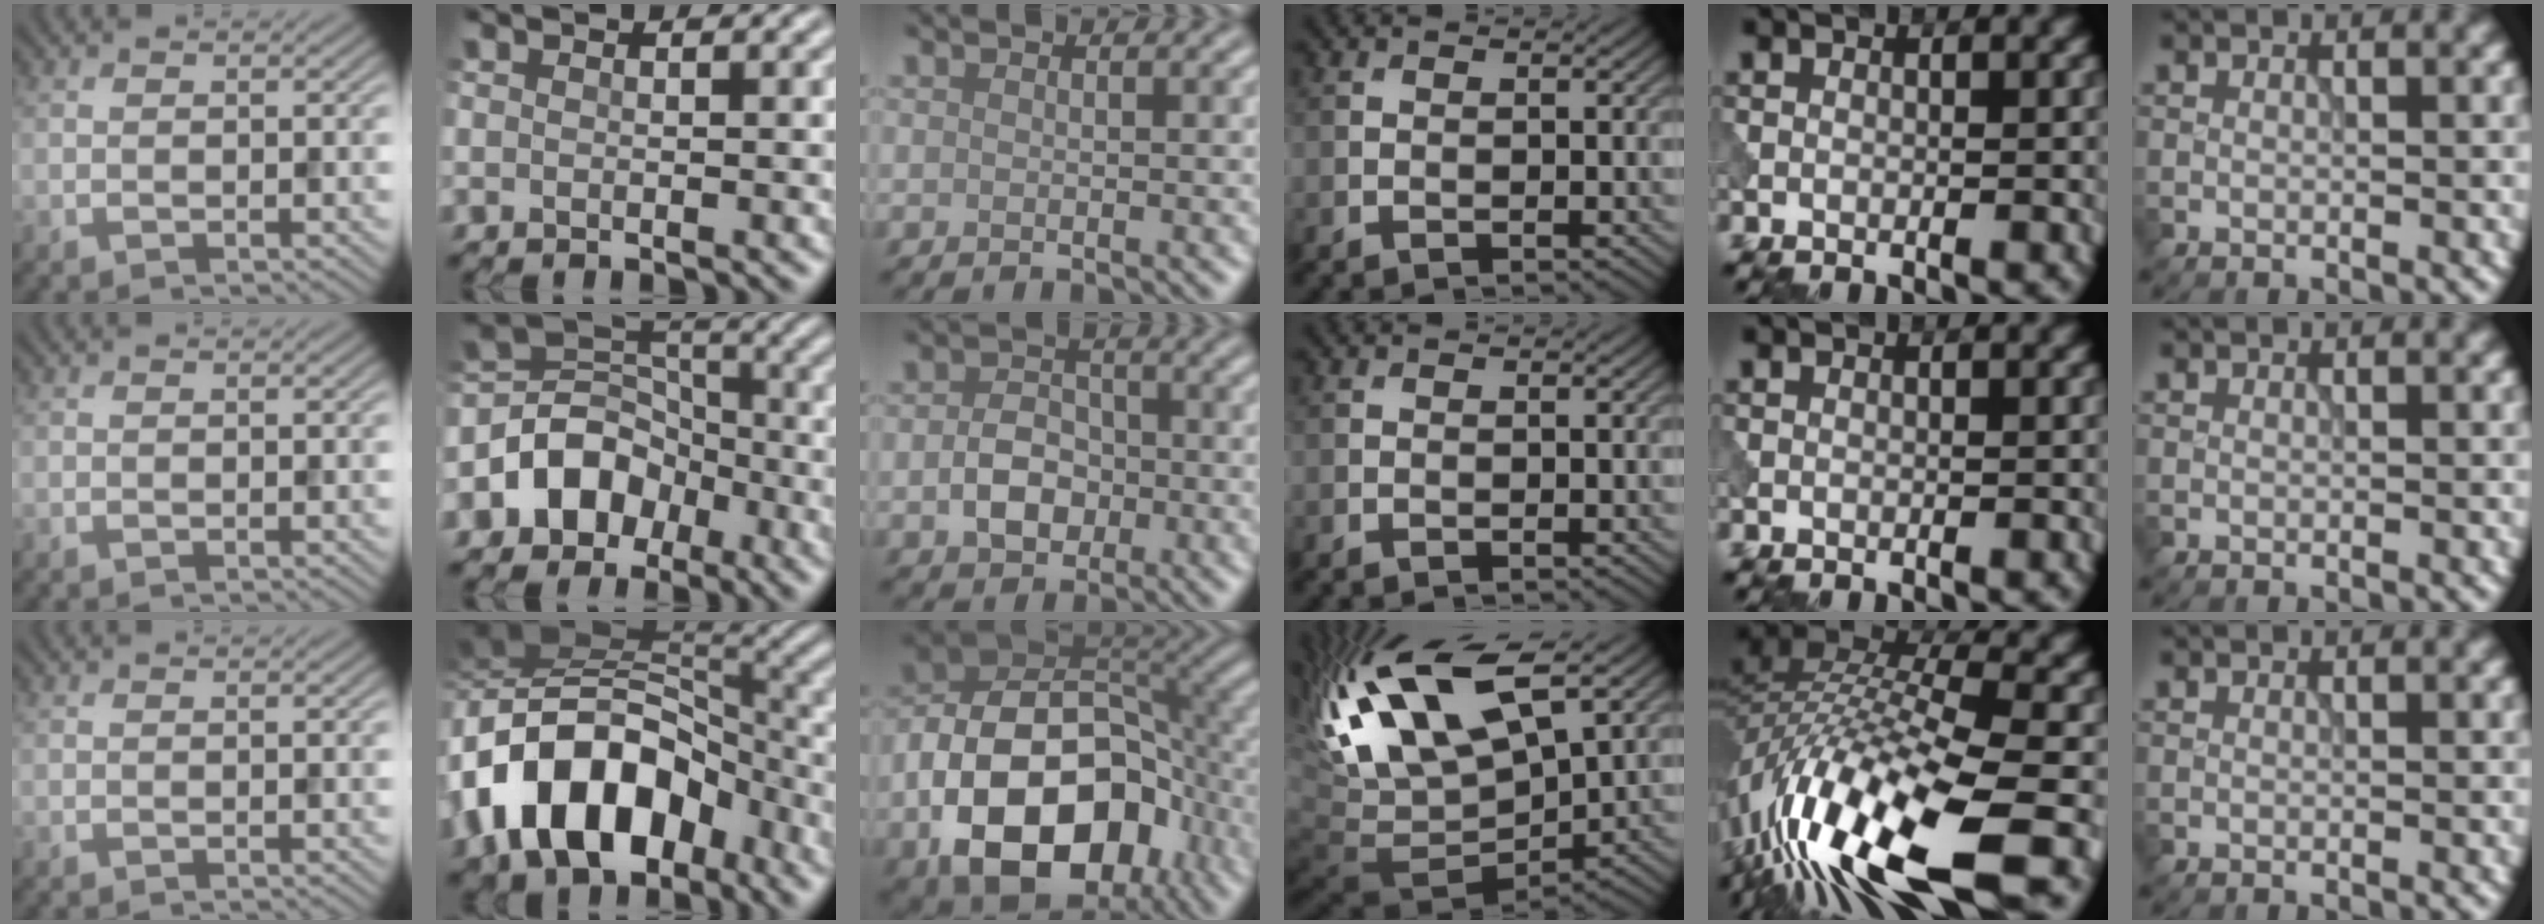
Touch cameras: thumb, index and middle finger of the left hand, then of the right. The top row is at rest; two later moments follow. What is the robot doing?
{"motion": "extract", "object": "peg toy"}